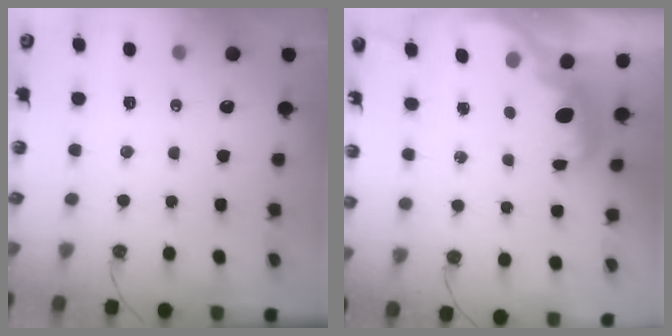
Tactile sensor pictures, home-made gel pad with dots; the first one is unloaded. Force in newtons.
{"total": 2.7, "press": 2.6, "slide": 0.6}